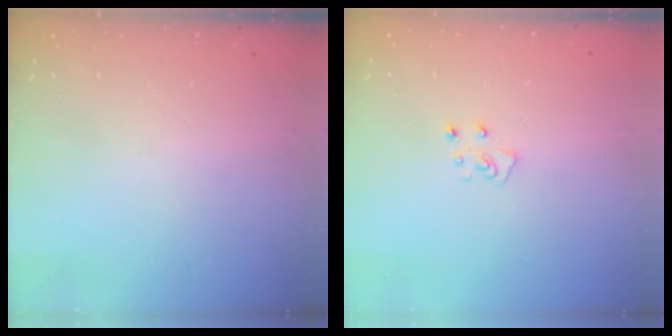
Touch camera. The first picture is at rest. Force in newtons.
{"total": 5.3, "press": 5.3, "slide": 0.5}